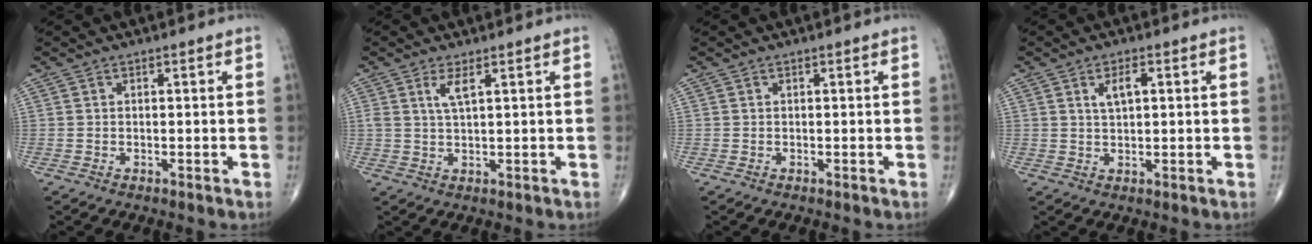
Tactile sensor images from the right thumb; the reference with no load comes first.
{"total": 3.0, "force": [1.4, 0.6, 2.6], "torque": [-0.059, -0.009, 0.032]}
{"total": 0.0}
{"total": 3.4, "force": [1.1, 1.4, 2.9], "torque": [-0.050, -0.001, 0.021]}